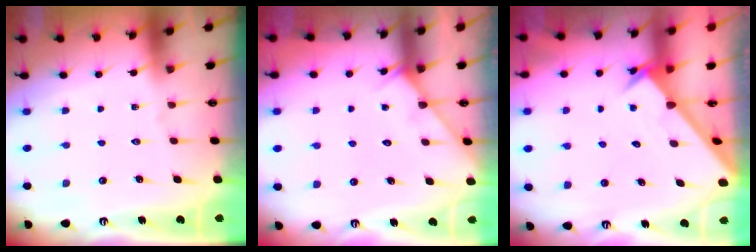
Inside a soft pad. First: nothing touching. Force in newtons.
{"total": 4.6, "press": 4.6, "slide": 0.5}
{"total": 2.6, "press": 2.6, "slide": 0.2}